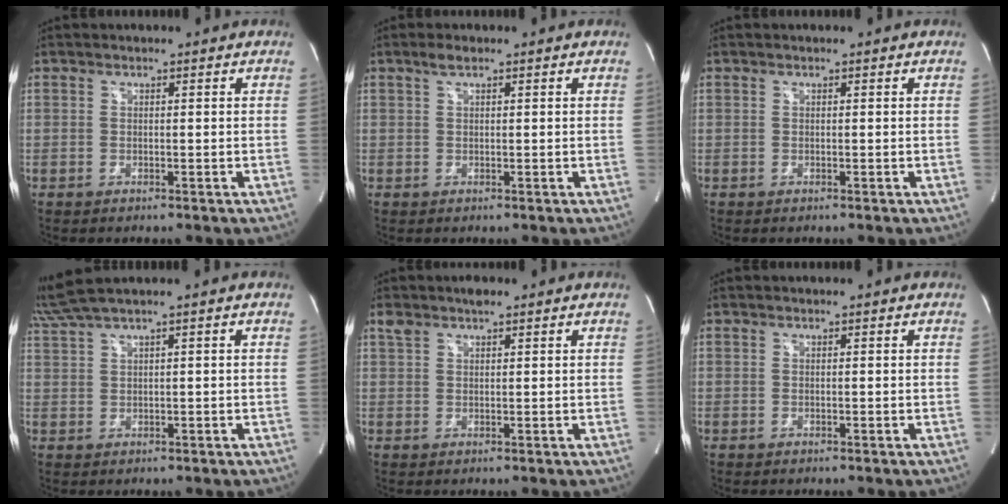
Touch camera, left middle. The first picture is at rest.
{"total": 1.4, "force": [0.9, 0.5, 0.9], "torque": [-0.019, 0.009, 0.018]}
{"total": 0.0}
{"total": 4.4, "force": [3.5, -0.9, 2.6], "torque": [-0.075, 0.026, 0.080]}
{"total": 3.0, "force": [2.2, 0.9, 1.8], "torque": [-0.043, 0.018, 0.044]}
{"total": 0.0}